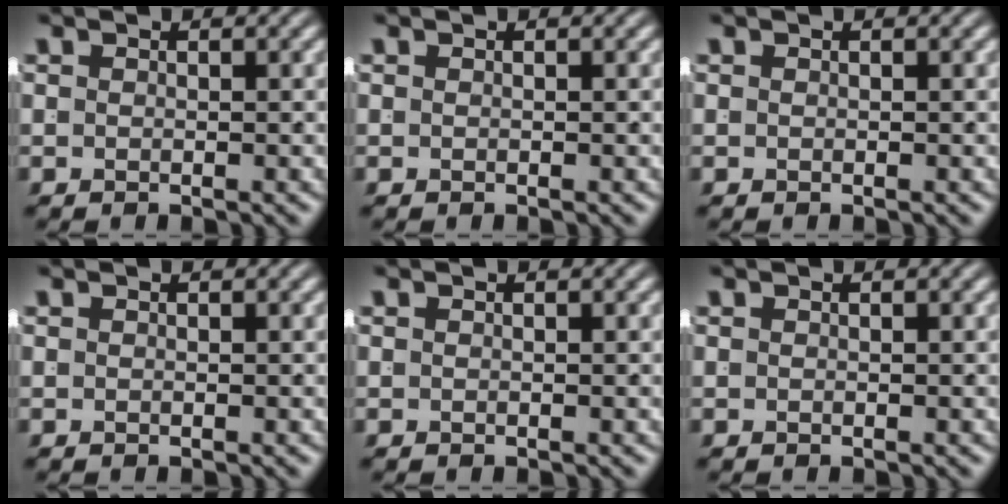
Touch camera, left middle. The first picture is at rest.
{"total": 0.0}
{"total": 0.0}
{"total": 0.0}
{"total": 0.0}
{"total": 0.0}